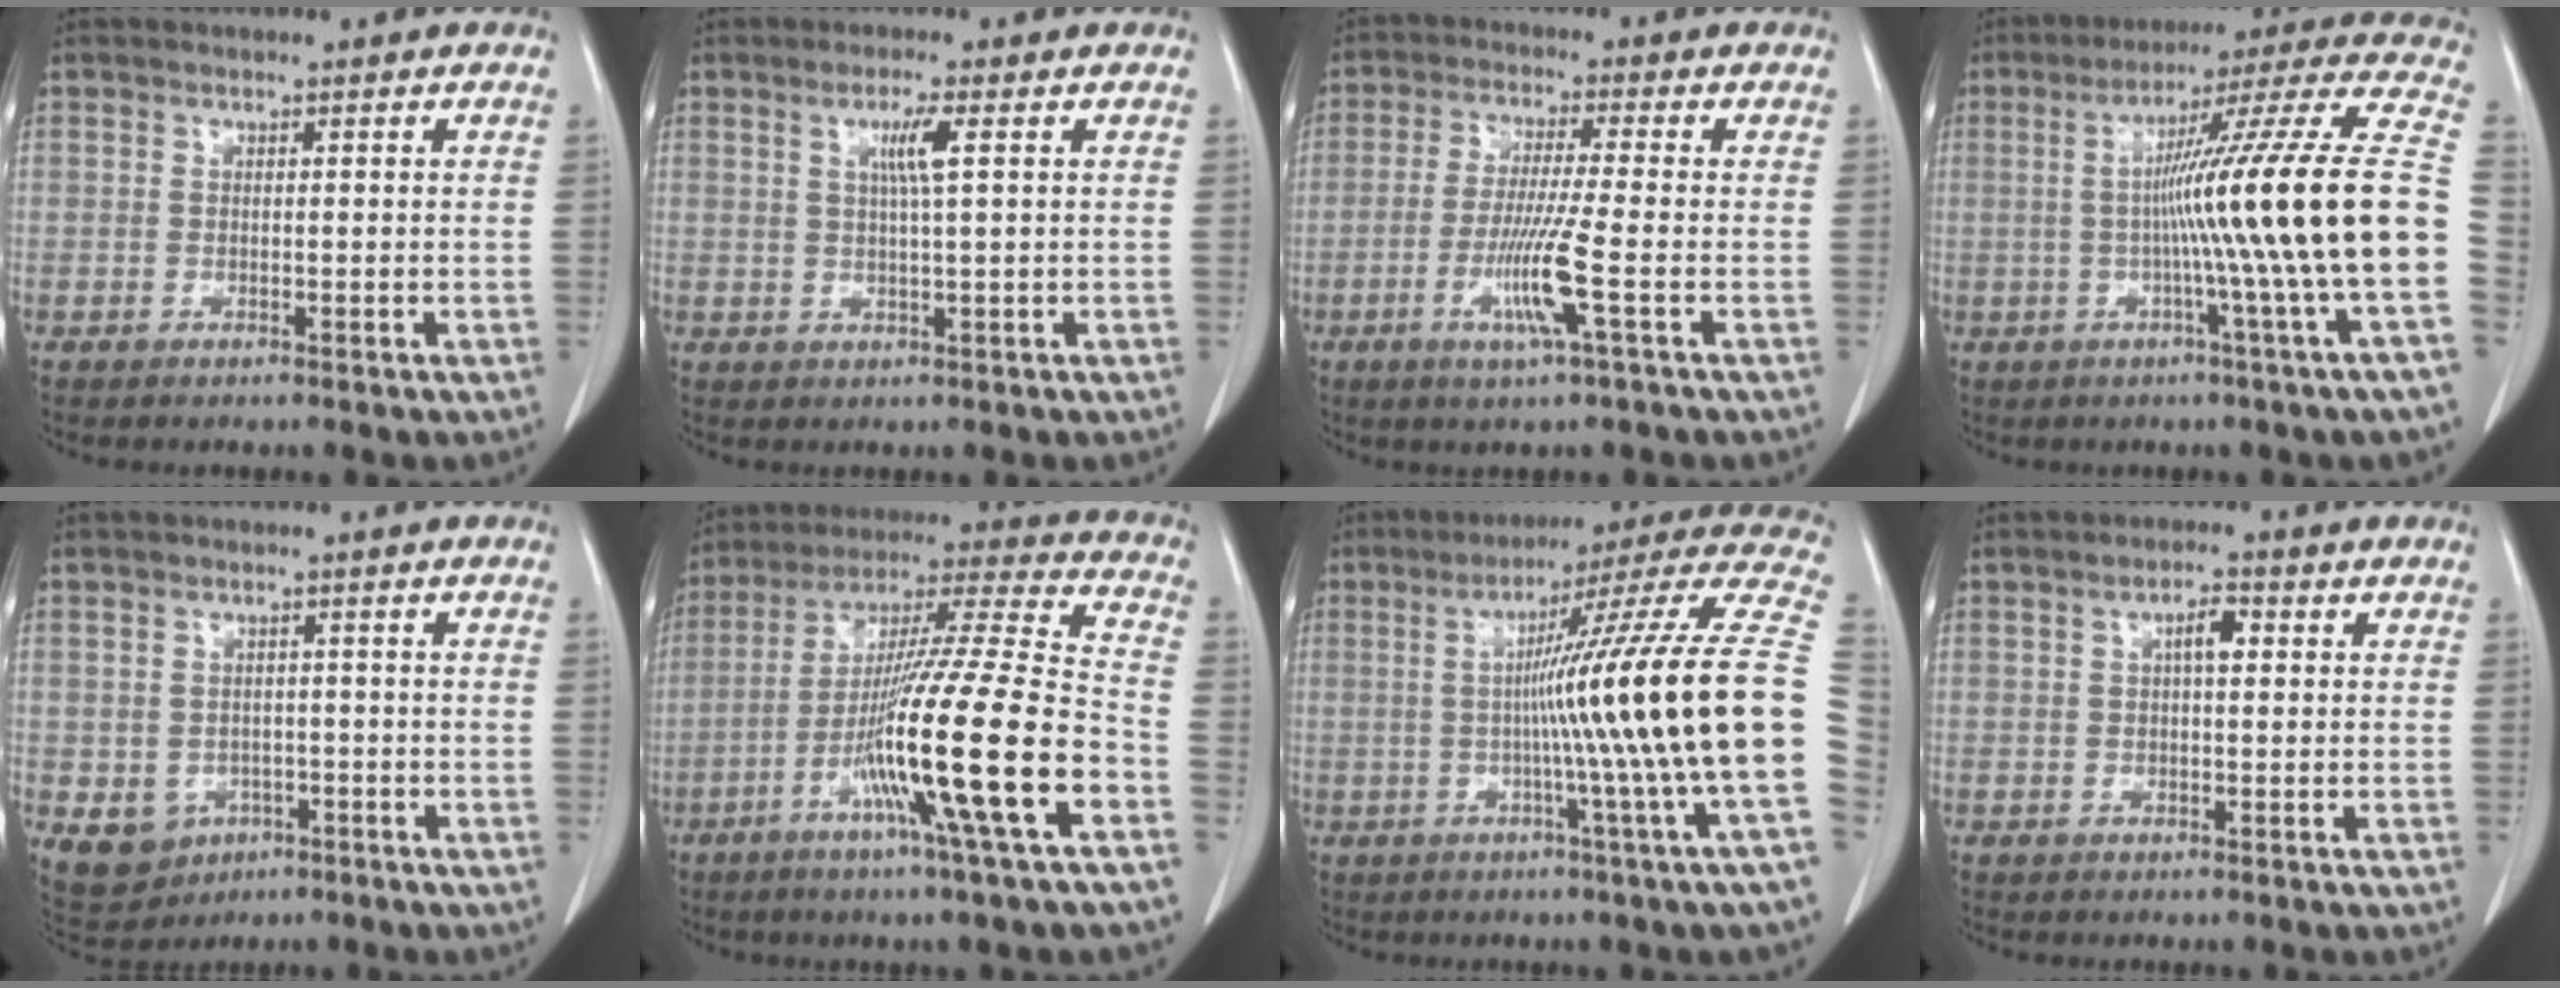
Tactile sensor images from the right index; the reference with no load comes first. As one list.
[{"total": 3.6, "force": [1.1, -0.4, 3.4], "torque": [-0.065, -0.001, 0.020]}, {"total": 8.0, "force": [-2.6, -1.0, 7.5], "torque": [-0.147, -0.016, -0.051]}, {"total": 23.0, "force": [-2.4, -3.0, 22.7], "torque": [-0.282, 0.011, -0.057]}, {"total": 6.9, "force": [-2.7, 6.0, 2.3], "torque": [-0.043, 0.005, -0.027]}, {"total": 22.0, "force": [-8.0, -0.8, 20.5], "torque": [-0.360, -0.026, -0.149]}, {"total": 24.6, "force": [-1.7, -2.8, 24.3], "torque": [-0.261, 0.011, -0.049]}, {"total": 2.9, "force": [0.6, 0.9, 2.7], "torque": [-0.048, 0.007, 0.009]}]